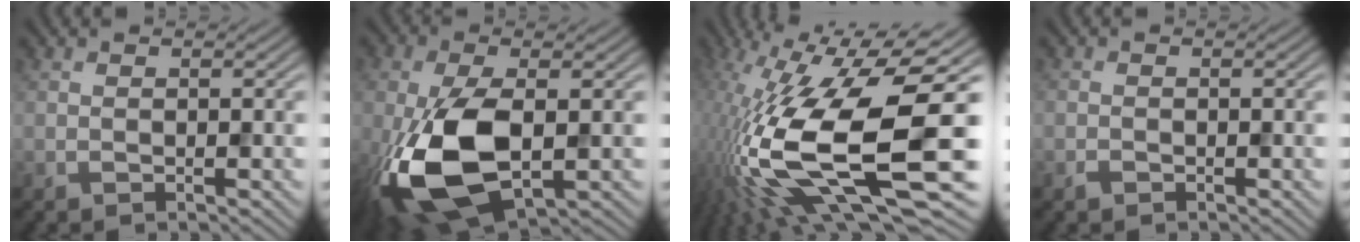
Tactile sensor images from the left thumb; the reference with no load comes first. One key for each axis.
{"total": 14.2, "fx": -2.8, "fy": 7.6, "fz": 11.6, "tx": -0.280, "ty": -0.022, "tz": -0.045}
{"total": 19.9, "fx": -3.9, "fy": 7.7, "fz": 17.9, "tx": -0.347, "ty": -0.039, "tz": -0.058}
{"total": 0.5, "fx": -0.5, "fy": 0.2, "fz": -0.1, "tx": 0.005, "ty": 0.000, "tz": -0.007}